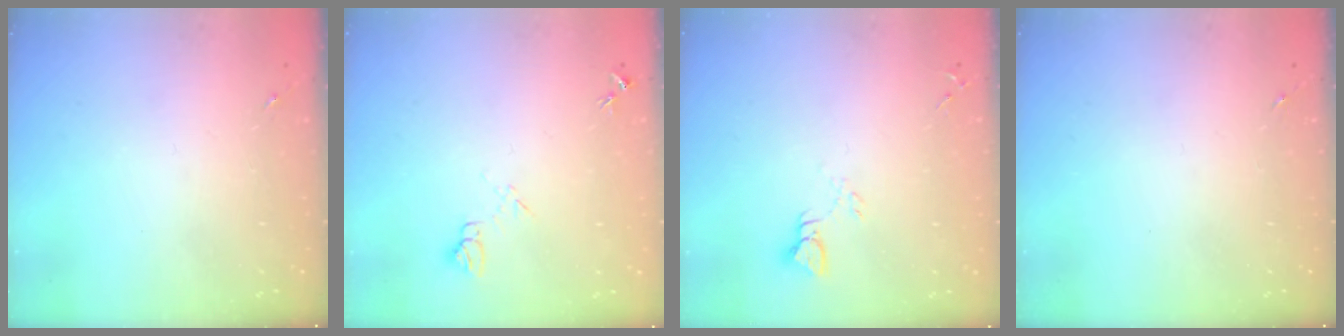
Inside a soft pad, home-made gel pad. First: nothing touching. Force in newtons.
{"total": 7.1, "press": 7.1, "slide": 0.7}
{"total": 2.8, "press": 2.8, "slide": 0.2}
{"total": 0.0}